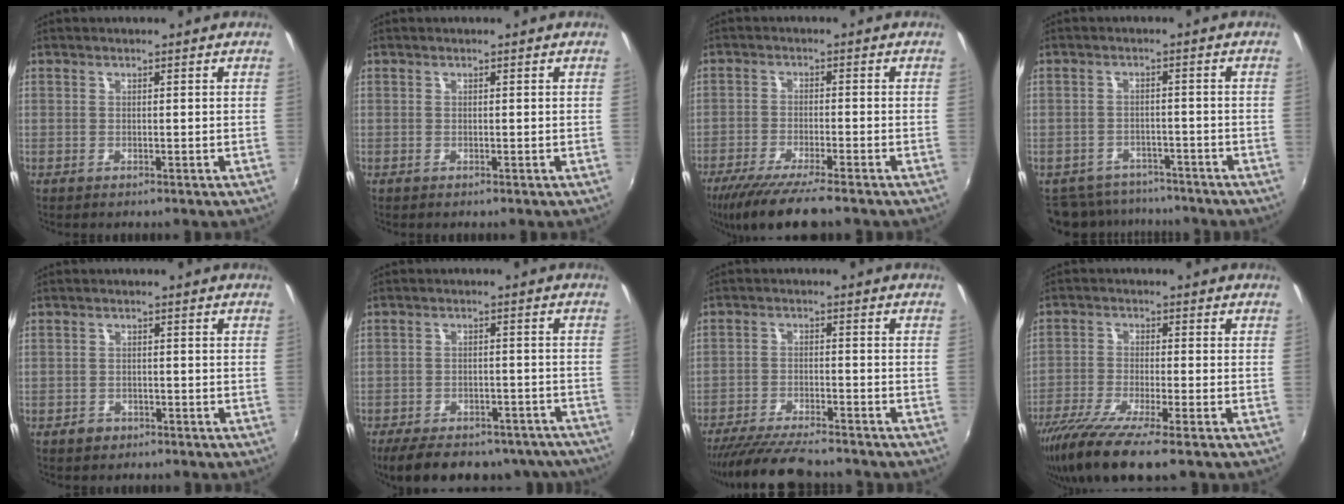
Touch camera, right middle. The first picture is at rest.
{"total": 0.0}
{"total": 10.4, "force": [-8.4, 0.6, 6.2], "torque": [-0.134, -0.034, -0.142]}
{"total": 10.1, "force": [-8.8, 4.5, 2.2], "torque": [-0.064, 0.001, -0.125]}
{"total": 2.1, "force": [-1.4, 1.5, 0.5], "torque": [-0.013, 0.001, -0.019]}
{"total": 19.7, "force": [-16.4, 7.7, 7.9], "torque": [-0.158, 0.009, -0.199]}
{"total": 12.4, "force": [-11.0, 1.7, 5.3], "torque": [-0.124, -0.020, -0.182]}
{"total": 11.7, "force": [-8.3, 1.2, 8.2], "torque": [-0.179, -0.045, -0.151]}